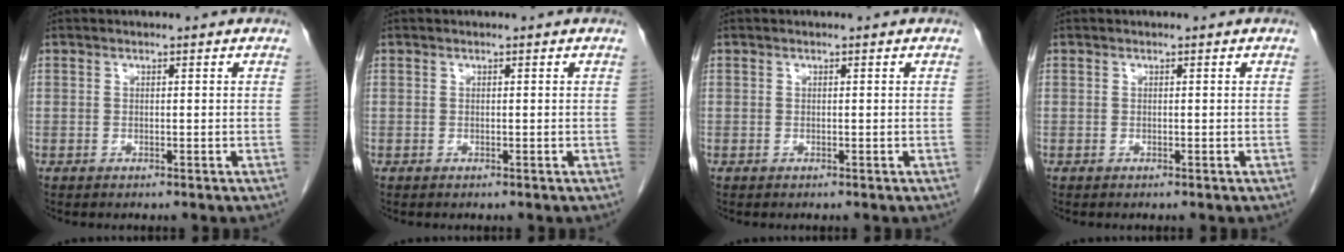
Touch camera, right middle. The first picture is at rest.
{"total": 0.0}
{"total": 0.0}
{"total": 0.0}